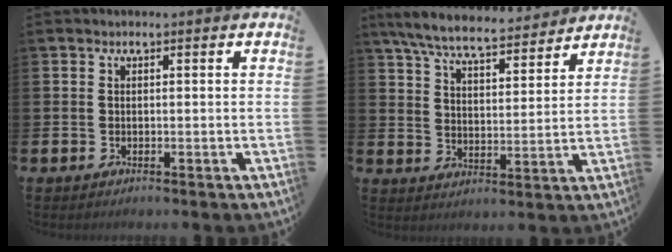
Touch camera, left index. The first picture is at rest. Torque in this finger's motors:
{"motor_torque": [0.51, -0.49, 0.38, 0.10]}